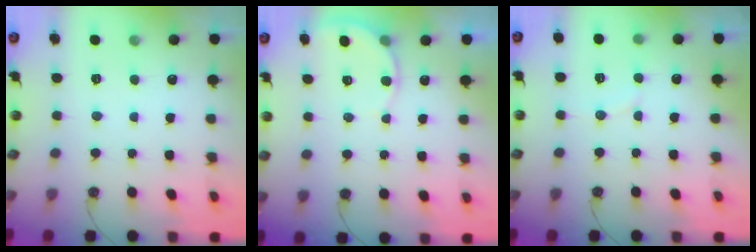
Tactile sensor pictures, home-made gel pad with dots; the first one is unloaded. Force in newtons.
{"total": 4.6, "press": 4.6, "slide": 0.4}
{"total": 4.0, "press": 3.9, "slide": 1.0}